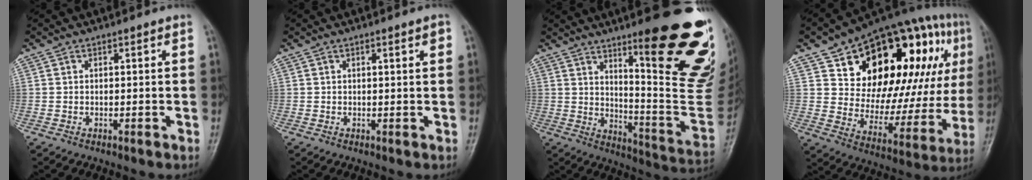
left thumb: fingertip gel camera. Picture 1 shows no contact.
{"total": 1.4, "force": [0.6, 0.2, 1.2], "torque": [-0.019, 0.000, 0.008]}
{"total": 28.4, "force": [12.7, 6.1, 24.7], "torque": [-0.232, -0.062, 0.194]}
{"total": 31.2, "force": [11.5, 15.8, 24.3], "torque": [-0.309, 0.011, 0.186]}